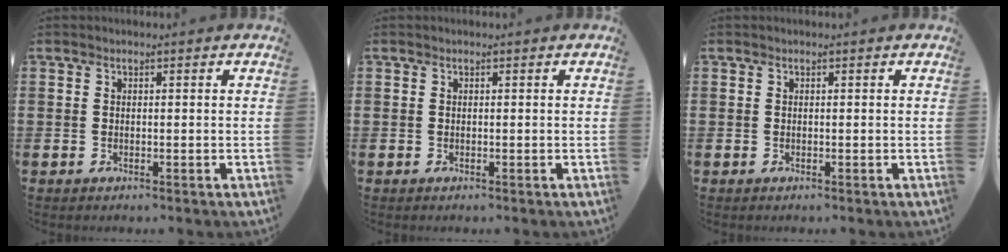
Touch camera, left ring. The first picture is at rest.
{"total": 0.0}
{"total": 0.0}